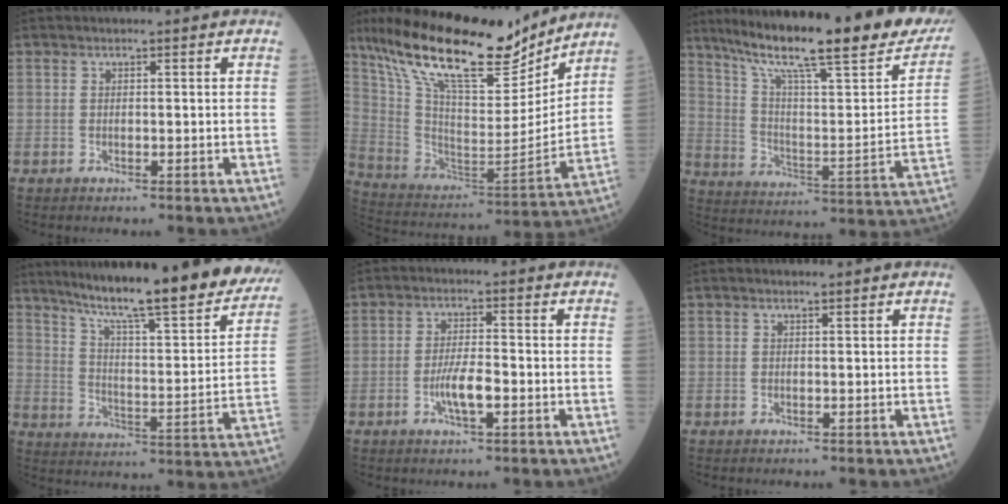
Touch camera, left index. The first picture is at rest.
{"total": 23.2, "force": [17.5, 6.2, 13.9], "torque": [-0.253, -0.007, 0.303]}
{"total": 29.7, "force": [23.0, 3.6, 18.4], "torque": [-0.292, -0.040, 0.313]}
{"total": 26.7, "force": [22.7, 2.6, 13.7], "torque": [-0.209, -0.060, 0.301]}
{"total": 4.6, "force": [-2.2, 0.9, 4.0], "torque": [-0.079, -0.006, -0.040]}
{"total": 0.0}